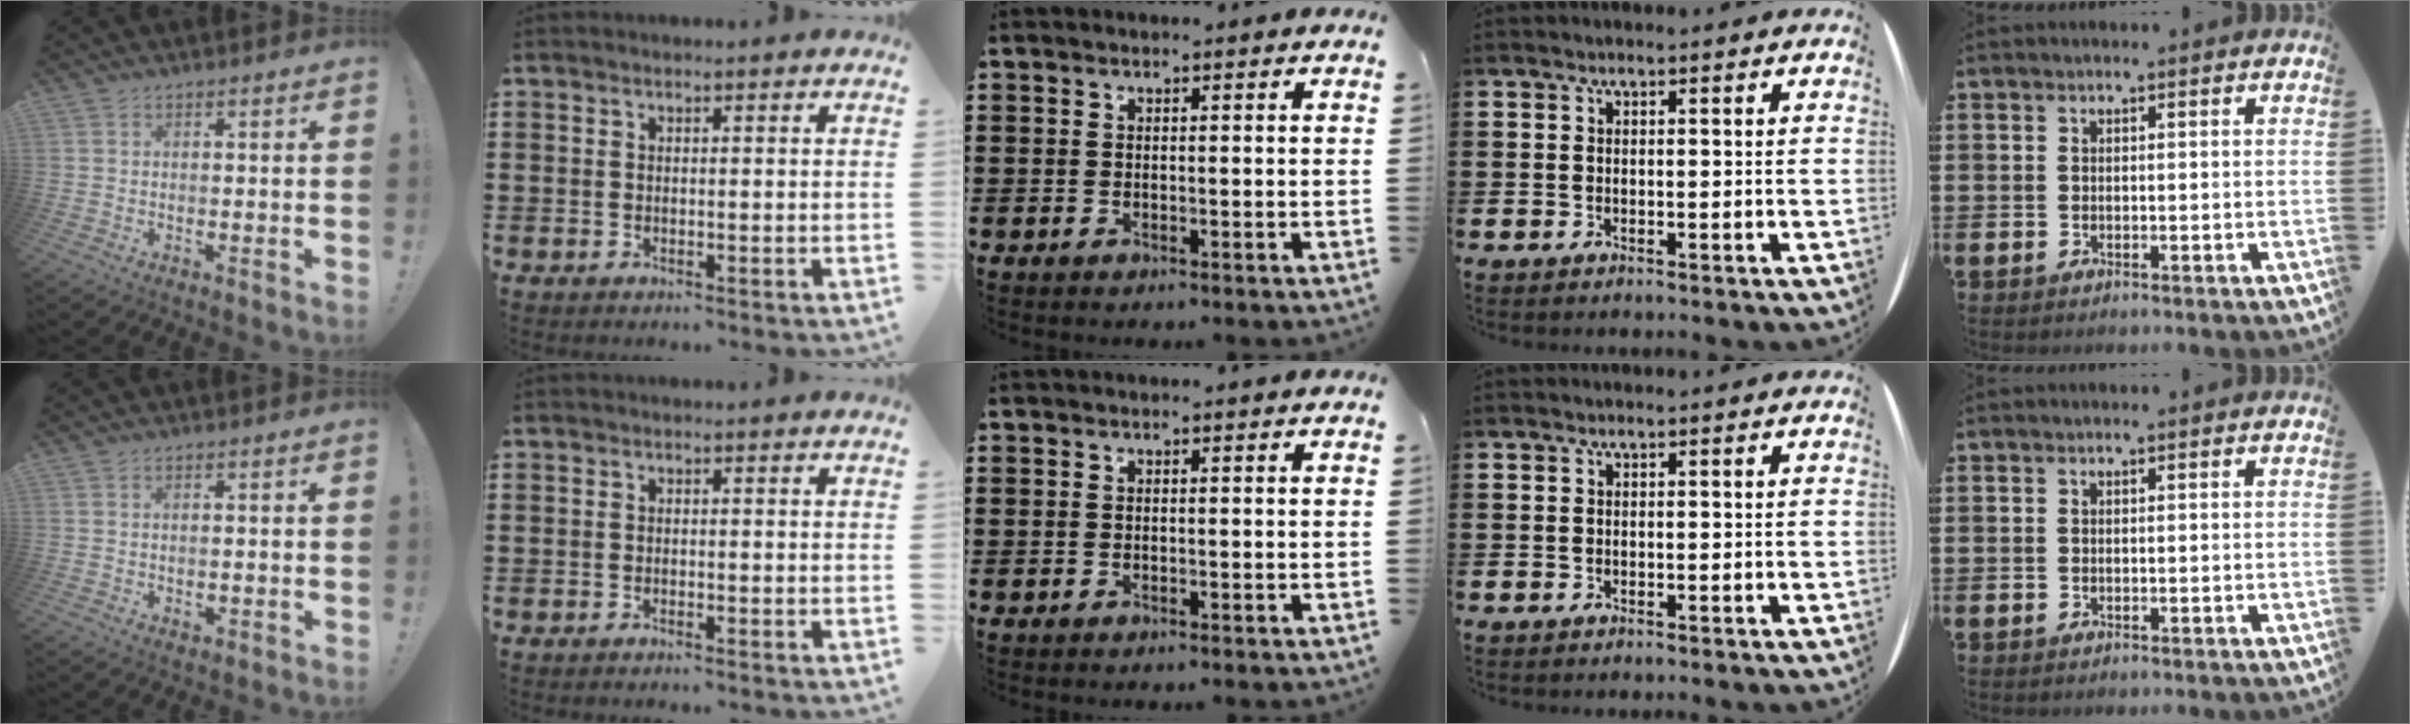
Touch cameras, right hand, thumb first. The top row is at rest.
{"thumb": {"total": 0.9, "force": [0.0, 0.5, 0.8], "torque": [-0.004, -0.001, -0.001]}, "index": {"total": 0.7, "force": [-0.7, -0.1, 0.2], "torque": [-0.006, -0.005, -0.013]}}